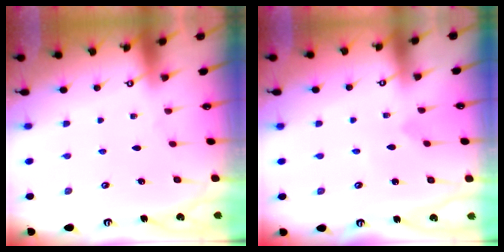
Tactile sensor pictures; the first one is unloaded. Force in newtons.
{"total": 0.7, "press": 0.7, "slide": 0.0}